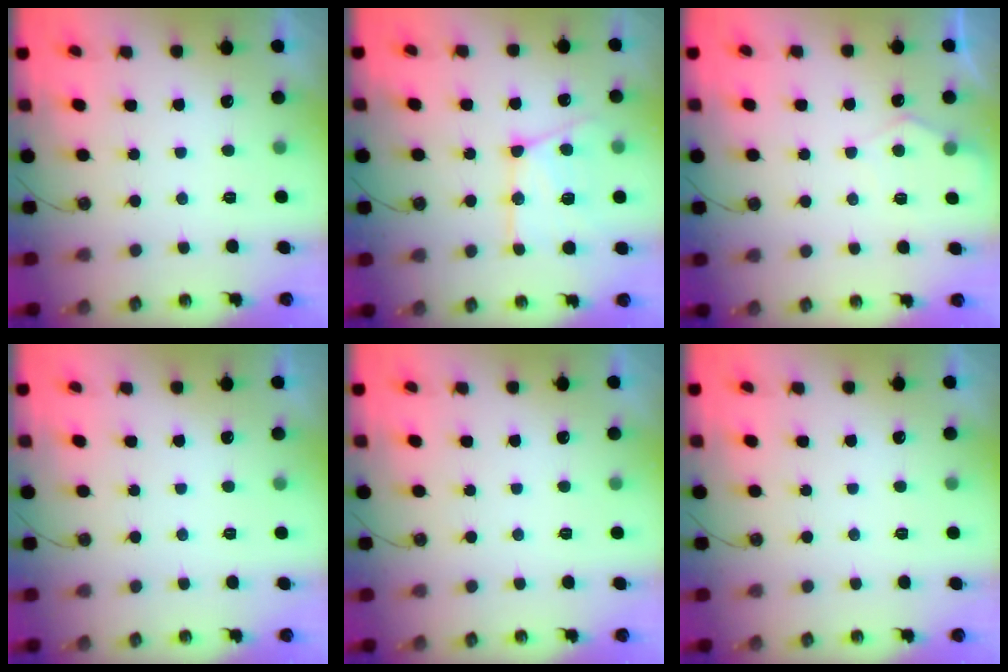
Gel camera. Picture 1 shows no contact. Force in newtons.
{"total": 16.7, "press": 16.5, "slide": 2.0}
{"total": 5.7, "press": 5.6, "slide": 0.6}
{"total": 0.0}
{"total": 0.0}
{"total": 0.0}